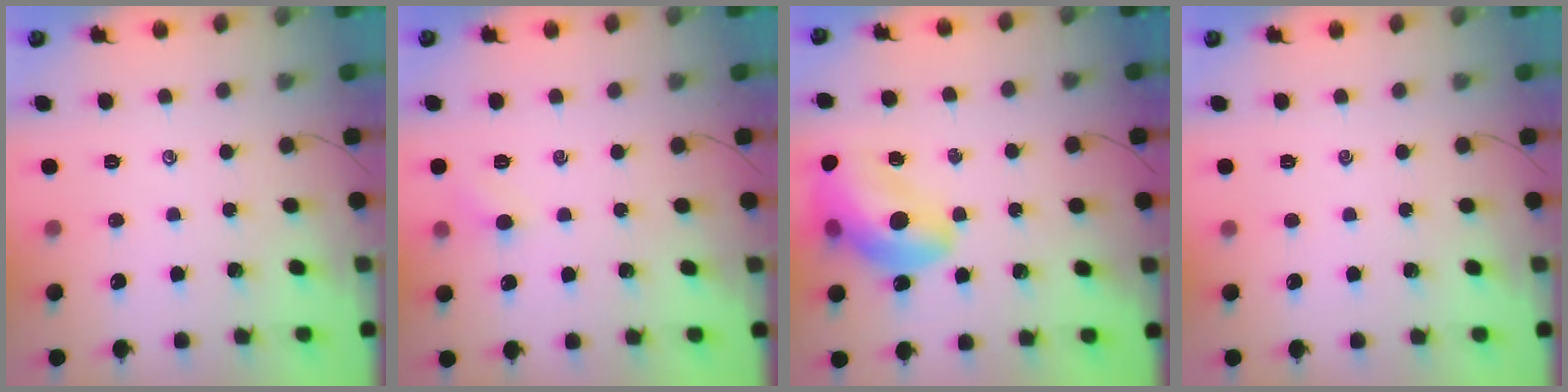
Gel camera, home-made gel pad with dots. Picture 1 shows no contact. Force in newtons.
{"total": 4.4, "press": 4.2, "slide": 1.4}
{"total": 15.9, "press": 15.3, "slide": 4.6}
{"total": 0.0}